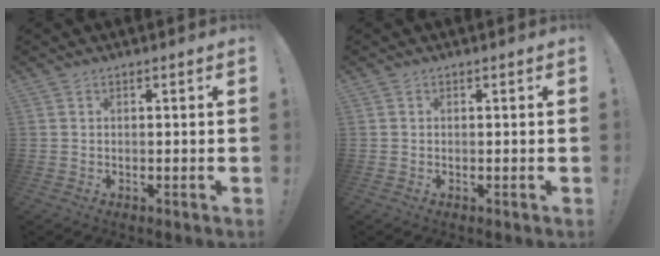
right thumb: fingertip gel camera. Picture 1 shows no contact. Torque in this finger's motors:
{"motor_torque": [-0.21, 0.00, 0.16, -0.06, -0.04]}